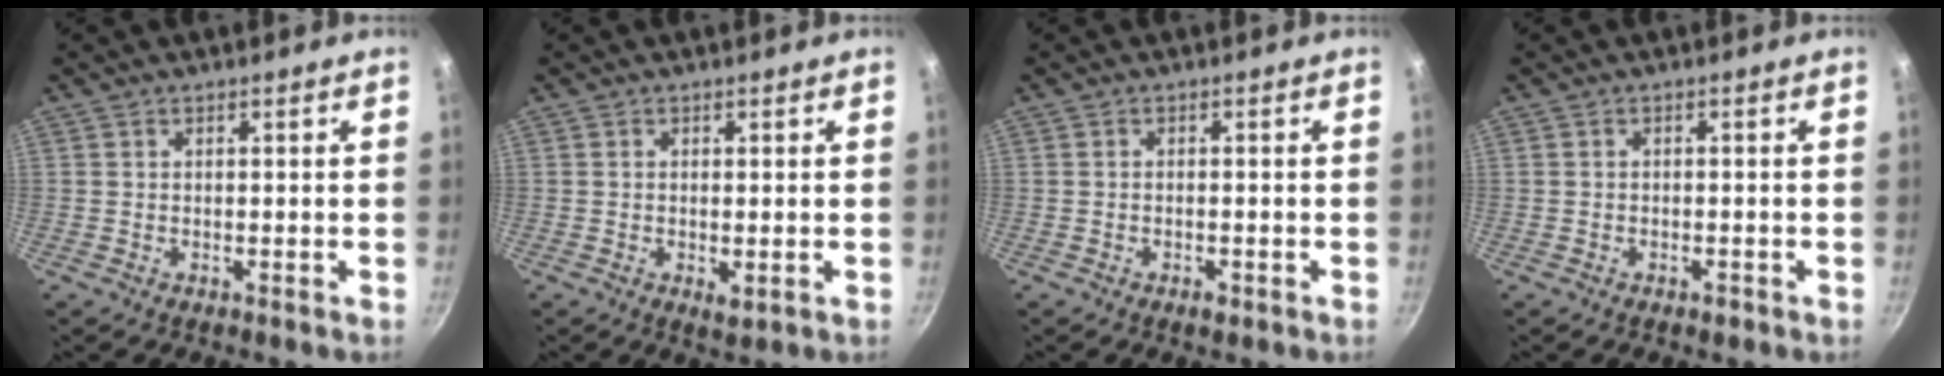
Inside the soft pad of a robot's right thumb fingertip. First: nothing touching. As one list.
[{"total": 2.1, "force": [-0.3, 0.8, 1.9], "torque": [-0.034, -0.008, -0.004]}, {"total": 1.5, "force": [-0.8, 0.6, 1.1], "torque": [-0.023, 0.004, -0.015]}, {"total": 1.3, "force": [-0.8, 0.7, 0.7], "torque": [-0.017, 0.007, -0.010]}]